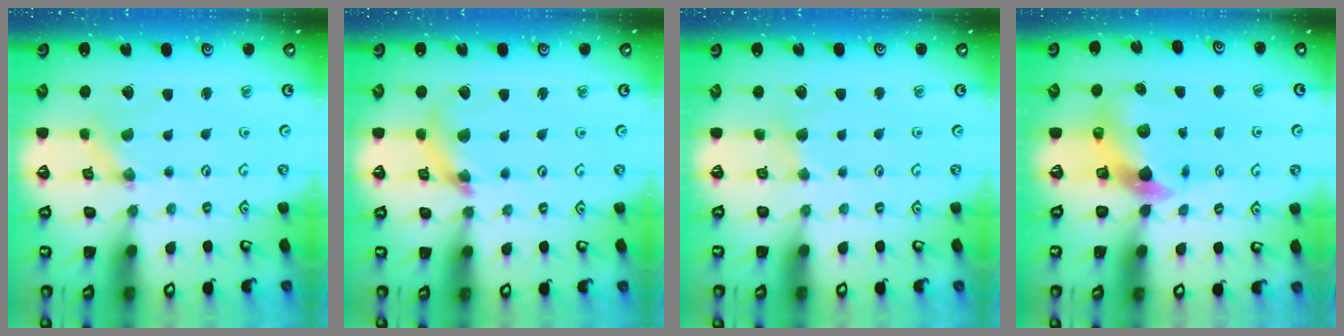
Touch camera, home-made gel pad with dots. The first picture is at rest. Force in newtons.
{"total": 9.4, "press": 9.3, "slide": 1.0}
{"total": 2.3, "press": 2.3, "slide": 0.3}
{"total": 7.0, "press": 7.0, "slide": 0.9}